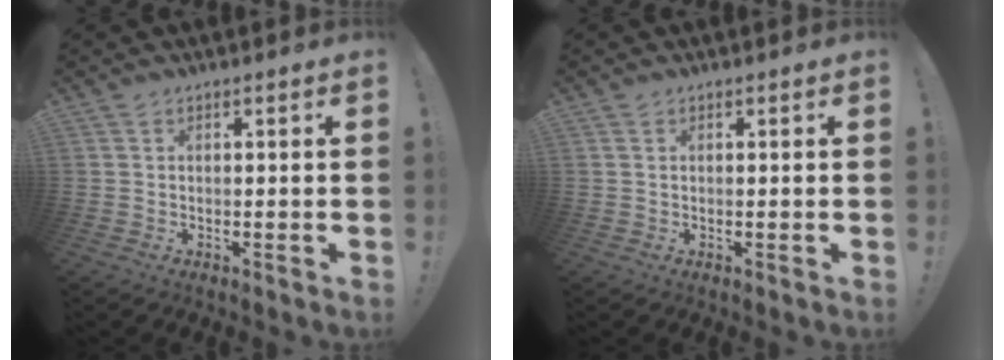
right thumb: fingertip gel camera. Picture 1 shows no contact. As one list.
[{"total": 0.6, "force": [0.3, 0.4, 0.3], "torque": [-0.008, 0.002, 0.006]}]